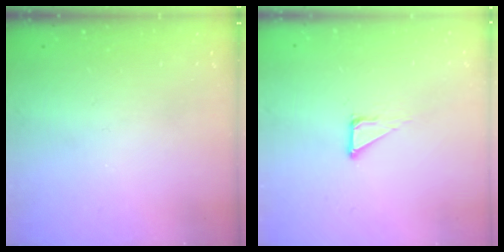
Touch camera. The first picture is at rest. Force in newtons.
{"total": 4.4, "press": 4.4, "slide": 0.1}